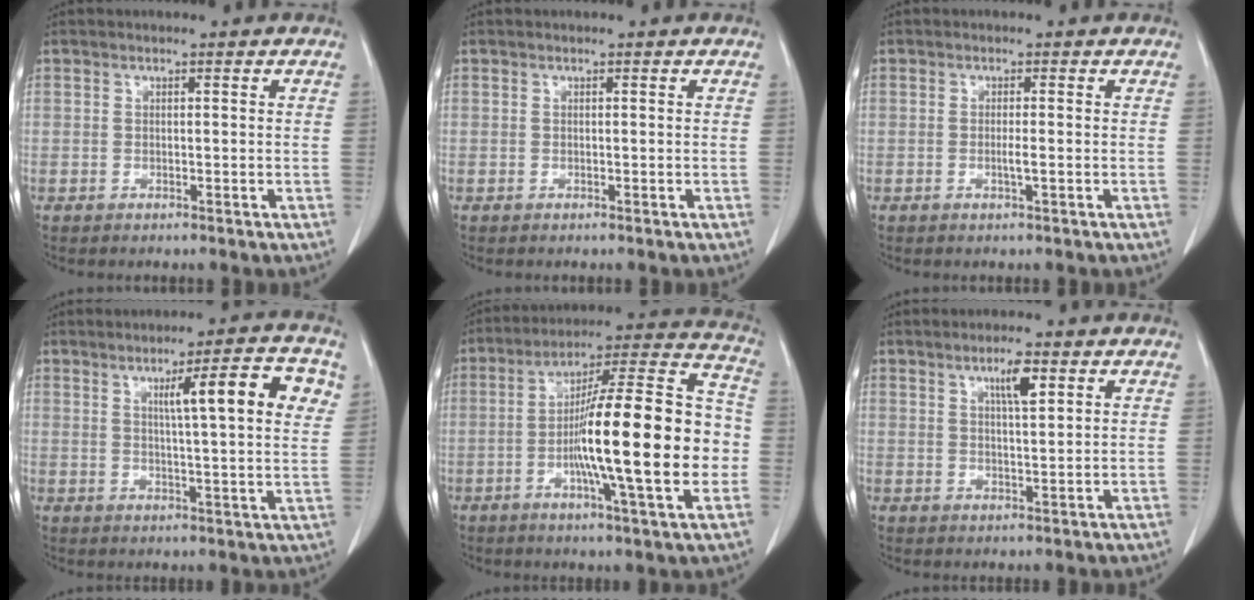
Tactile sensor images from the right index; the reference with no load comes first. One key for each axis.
{"total": 0.0}
{"total": 1.3, "fx": -0.3, "fy": -0.1, "fz": 1.2, "tx": -0.023, "ty": -0.003, "tz": -0.005}
{"total": 11.1, "fx": 4.2, "fy": 0.7, "fz": 10.3, "tx": -0.140, "ty": 0.010, "tz": 0.055}
{"total": 22.2, "fx": -3.5, "fy": 2.0, "fz": 21.8, "tx": -0.313, "ty": 0.015, "tz": -0.058}
{"total": 4.5, "fx": 2.3, "fy": 0.7, "fz": 3.8, "tx": -0.062, "ty": -0.002, "tz": 0.039}